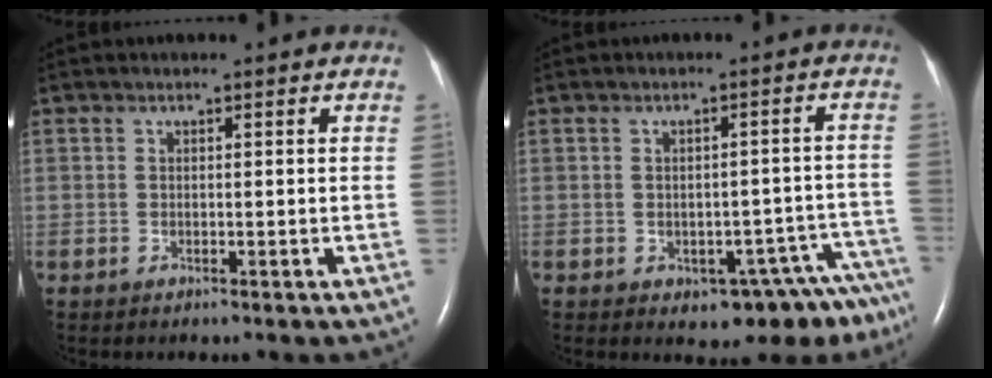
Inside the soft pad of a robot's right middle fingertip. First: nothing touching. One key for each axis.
{"total": 9.7, "fx": -7.8, "fy": 3.5, "fz": 4.7, "tx": -0.017, "ty": 0.028, "tz": -0.091}